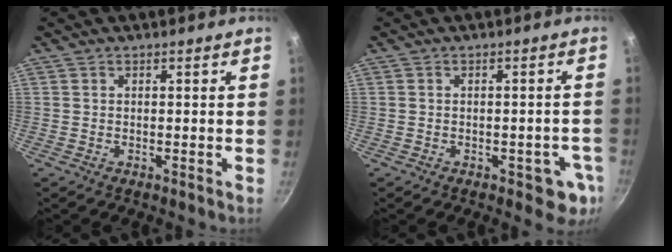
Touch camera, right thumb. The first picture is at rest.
{"total": 5.8, "force": [-2.1, 3.3, 4.3], "torque": [-0.014, 0.016, -0.018]}